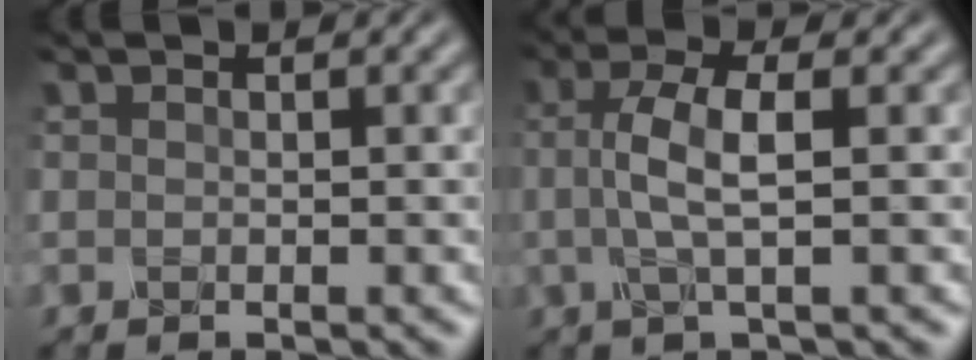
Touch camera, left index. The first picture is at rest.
{"total": 3.5, "force": [-0.4, 0.7, 3.4], "torque": [-0.075, 0.002, -0.010]}